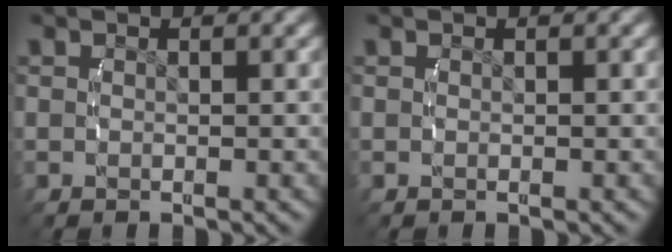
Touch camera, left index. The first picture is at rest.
{"total": 0.0}